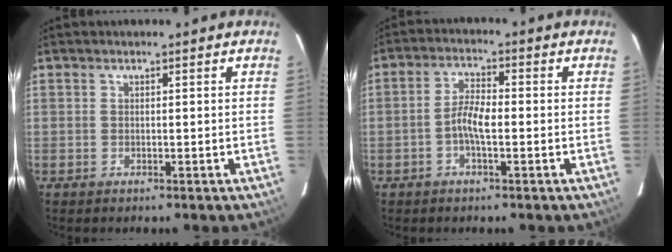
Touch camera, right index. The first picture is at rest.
{"total": 4.4, "force": [-1.3, 1.2, 4.0], "torque": [-0.084, 0.010, -0.027]}